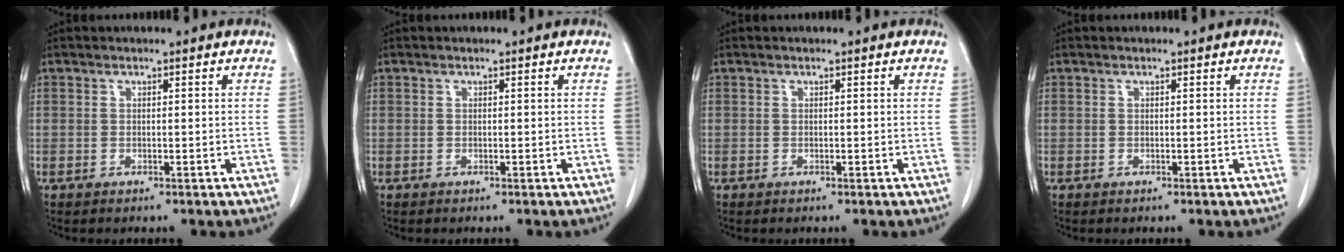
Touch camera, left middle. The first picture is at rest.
{"total": 0.0}
{"total": 0.0}
{"total": 0.0}